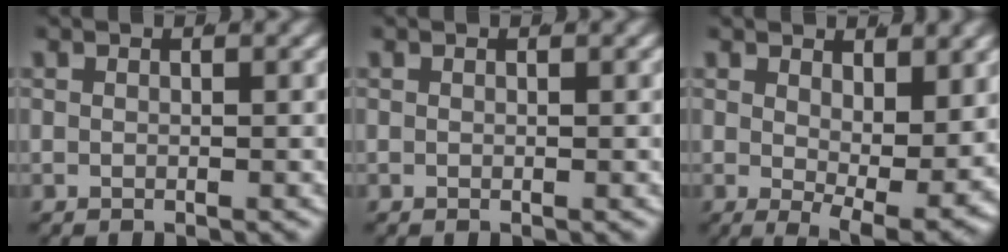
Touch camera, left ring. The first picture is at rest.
{"total": 0.0}
{"total": 4.9, "force": [-0.1, 1.3, 4.8], "torque": [-0.061, -0.035, 0.014]}